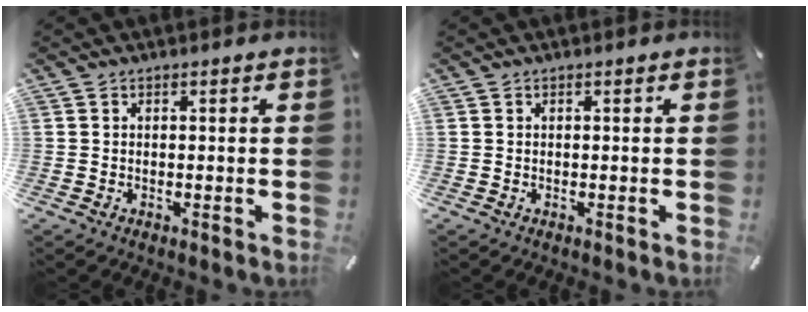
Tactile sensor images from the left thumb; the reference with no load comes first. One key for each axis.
{"total": 0.0}